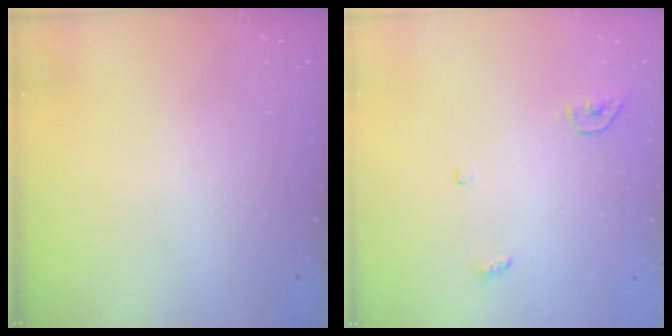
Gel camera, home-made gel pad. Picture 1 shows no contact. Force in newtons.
{"total": 3.5, "press": 3.5, "slide": 0.1}